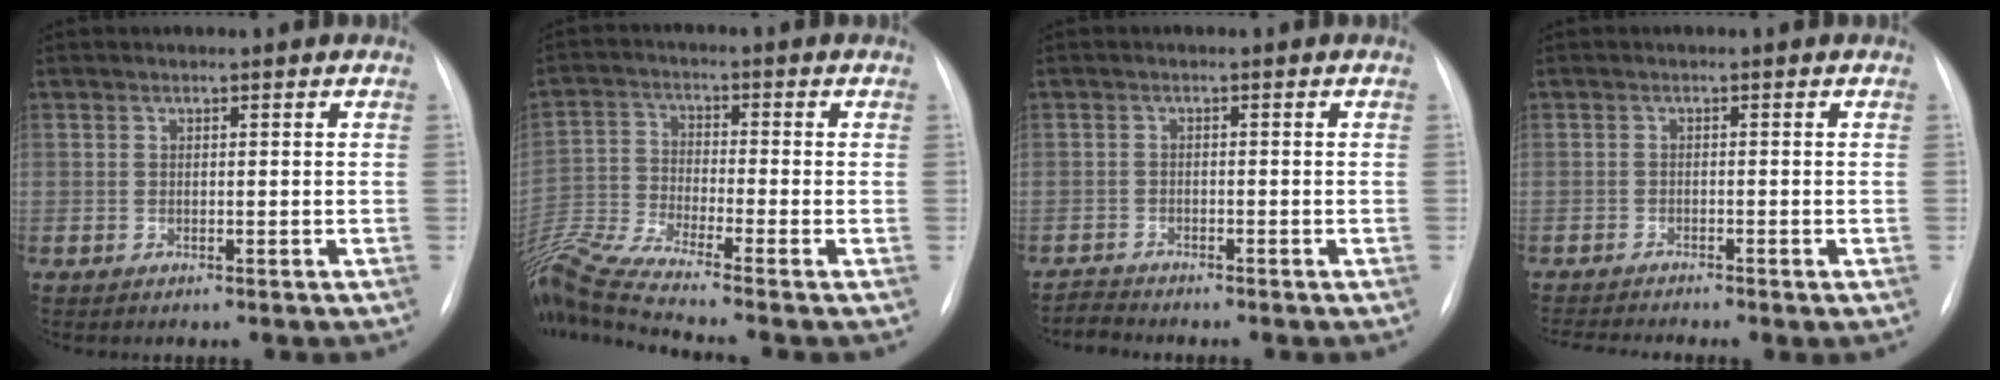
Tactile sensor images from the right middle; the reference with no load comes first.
{"total": 12.0, "force": [-10.6, -2.1, 5.4], "torque": [-0.119, -0.015, -0.199]}
{"total": 1.8, "force": [-1.7, -0.2, -0.7], "torque": [0.016, -0.013, -0.032]}
{"total": 3.5, "force": [-3.2, -0.4, 1.4], "torque": [-0.026, -0.012, -0.054]}